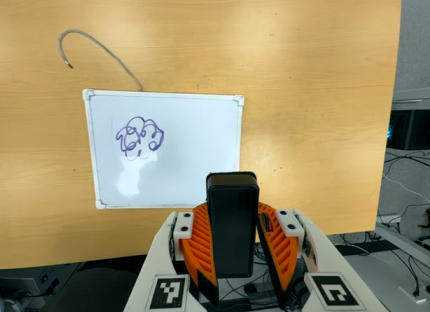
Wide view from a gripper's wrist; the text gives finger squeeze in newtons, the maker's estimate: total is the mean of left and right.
{"total": 8.4, "left": 7.7, "right": 9.1}